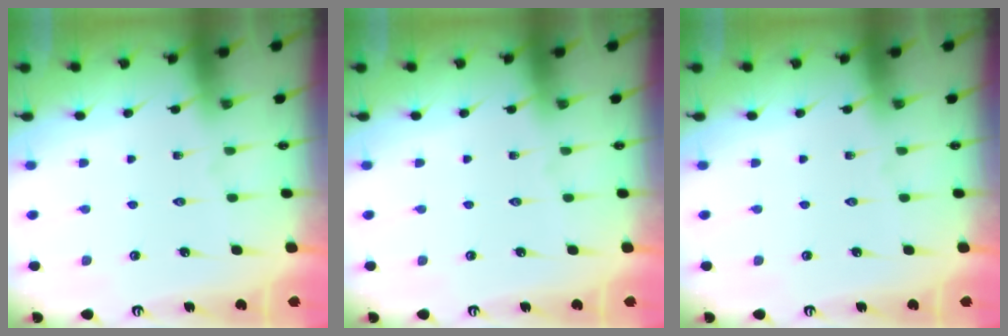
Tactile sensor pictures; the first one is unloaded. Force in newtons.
{"total": 0.0}
{"total": 0.0}